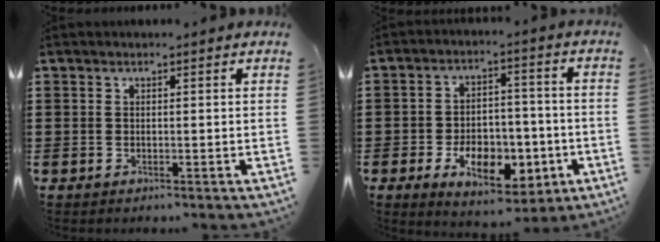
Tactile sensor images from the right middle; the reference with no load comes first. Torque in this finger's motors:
{"motor_torque": [1.29, -0.85, 0.84, 0.17]}